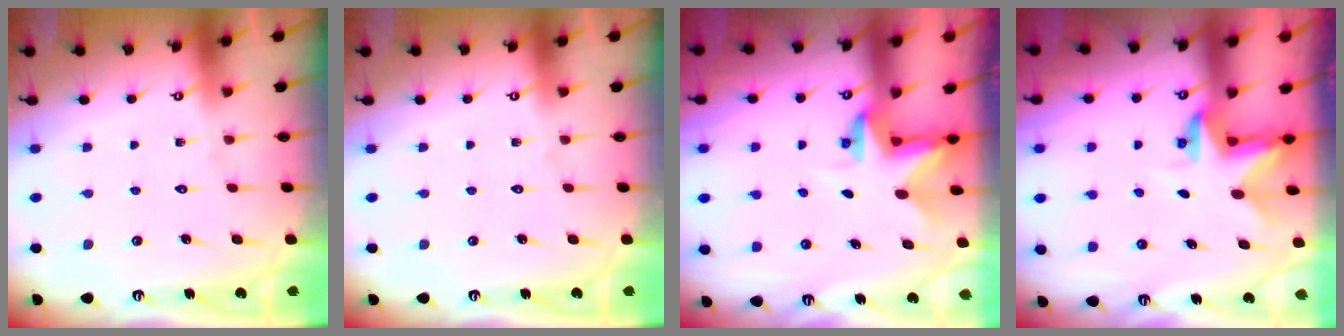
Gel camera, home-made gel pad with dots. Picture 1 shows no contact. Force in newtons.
{"total": 0.0}
{"total": 3.0, "press": 3.0, "slide": 0.3}
{"total": 3.0, "press": 3.0, "slide": 0.3}